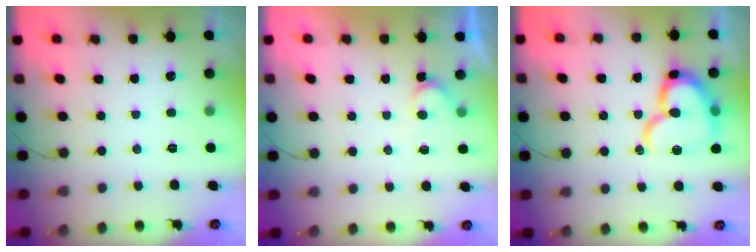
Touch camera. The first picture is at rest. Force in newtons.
{"total": 3.5, "press": 3.5, "slide": 0.3}
{"total": 16.9, "press": 16.9, "slide": 1.7}